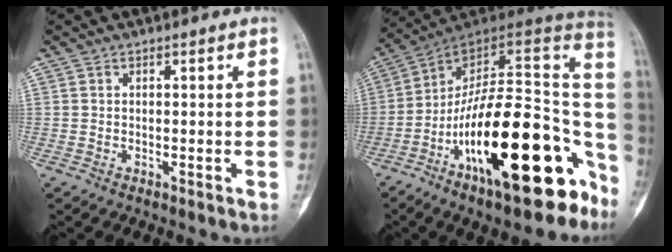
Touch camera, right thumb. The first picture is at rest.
{"total": 28.8, "force": [-11.6, 11.3, 23.9], "torque": [-0.286, 0.083, -0.181]}